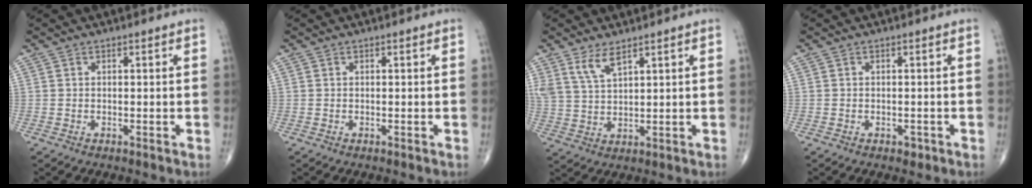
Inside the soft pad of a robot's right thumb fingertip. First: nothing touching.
{"total": 0.0}
{"total": 5.0, "force": [3.5, 1.6, 3.2], "torque": [-0.066, -0.020, 0.077]}
{"total": 1.1, "force": [-0.6, 0.7, 0.5], "torque": [-0.006, 0.001, -0.007]}